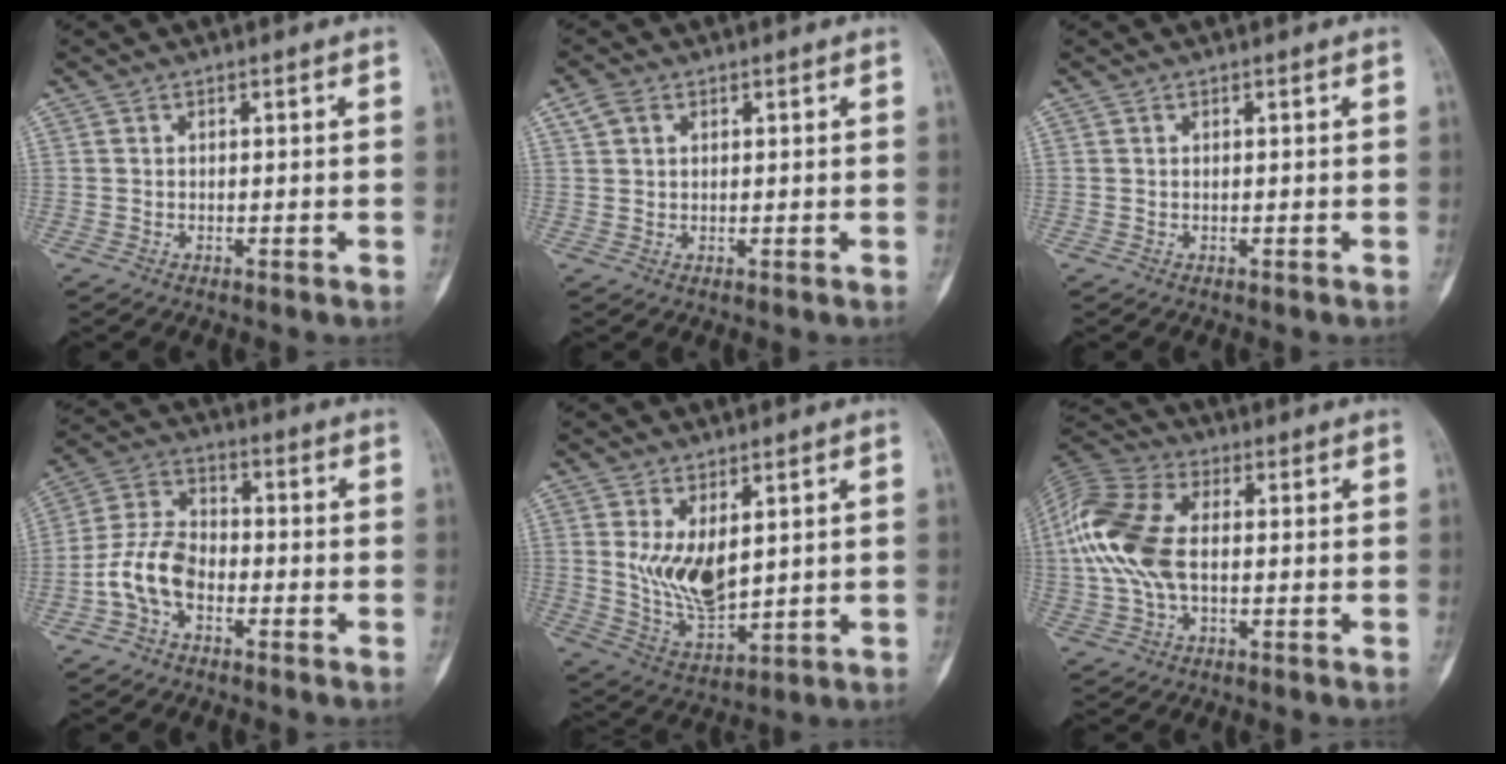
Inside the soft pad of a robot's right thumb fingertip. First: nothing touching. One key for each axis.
{"total": 2.9, "fx": 1.4, "fy": 2.0, "fz": 1.7, "tx": -0.033, "ty": 0.006, "tz": 0.031}
{"total": 0.0}
{"total": 9.0, "fx": -3.4, "fy": 5.5, "fz": 6.3, "tx": -0.121, "ty": 0.033, "tz": -0.076}
{"total": 9.2, "fx": 2.5, "fy": 4.7, "fz": 7.6, "tx": -0.131, "ty": -0.028, "tz": 0.065}
{"total": 14.9, "fx": 0.4, "fy": 8.5, "fz": 12.2, "tx": -0.275, "ty": 0.023, "tz": 0.002}